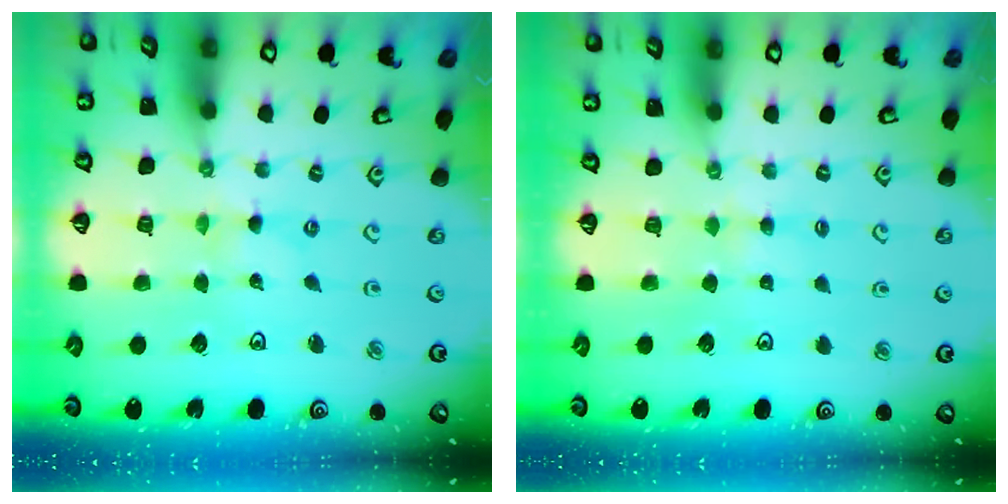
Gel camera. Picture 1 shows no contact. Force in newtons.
{"total": 2.9, "press": 2.8, "slide": 0.5}